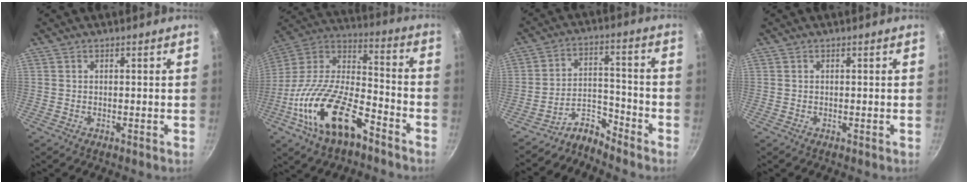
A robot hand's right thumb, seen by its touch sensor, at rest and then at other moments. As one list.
[{"total": 22.5, "force": [-11.2, 10.3, 16.6], "torque": [-0.282, 0.066, -0.223]}, {"total": 6.4, "force": [-6.2, 1.4, 0.7], "torque": [-0.006, 0.069, -0.131]}, {"total": 0.0}]